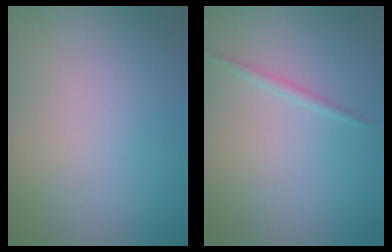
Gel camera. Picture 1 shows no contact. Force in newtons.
{"total": 0.8, "press": 0.8, "slide": 0.0}